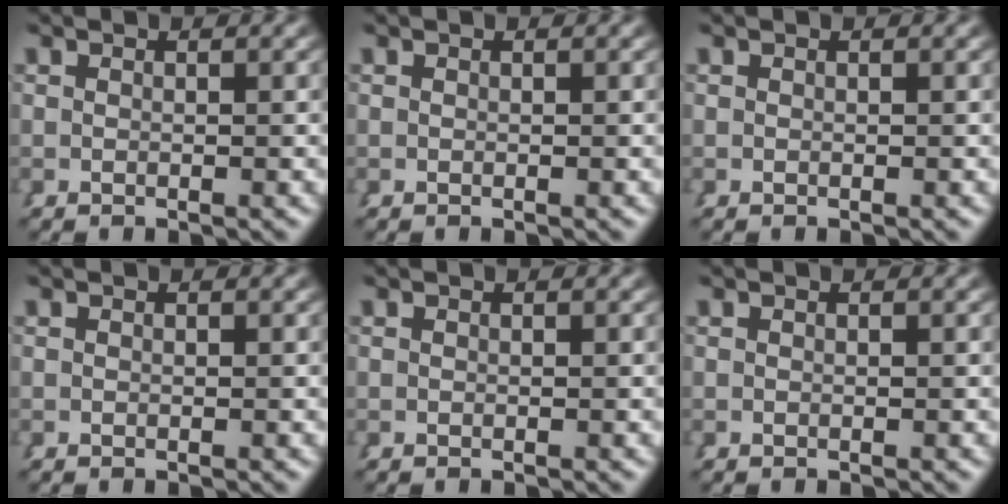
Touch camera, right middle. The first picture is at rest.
{"total": 0.0}
{"total": 0.0}
{"total": 0.0}
{"total": 0.0}
{"total": 0.0}